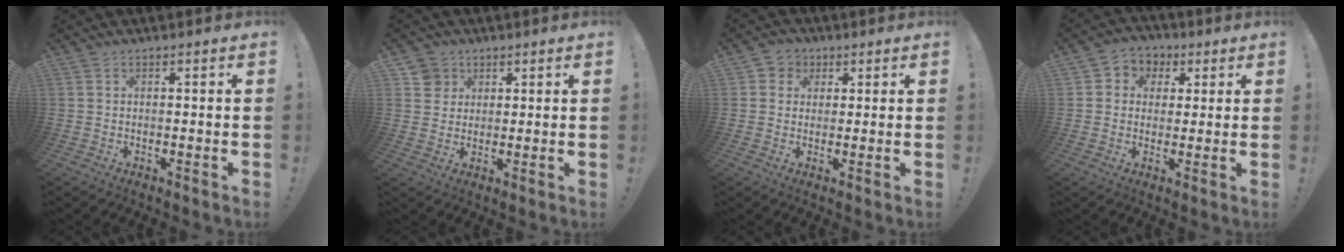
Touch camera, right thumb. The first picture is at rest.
{"total": 5.2, "force": [2.4, 4.5, 0.5], "torque": [-0.013, -0.006, 0.048]}
{"total": 4.3, "force": [0.8, 4.1, 1.0], "torque": [-0.015, 0.000, 0.014]}
{"total": 5.9, "force": [0.1, 5.7, 1.4], "torque": [-0.011, 0.006, 0.005]}